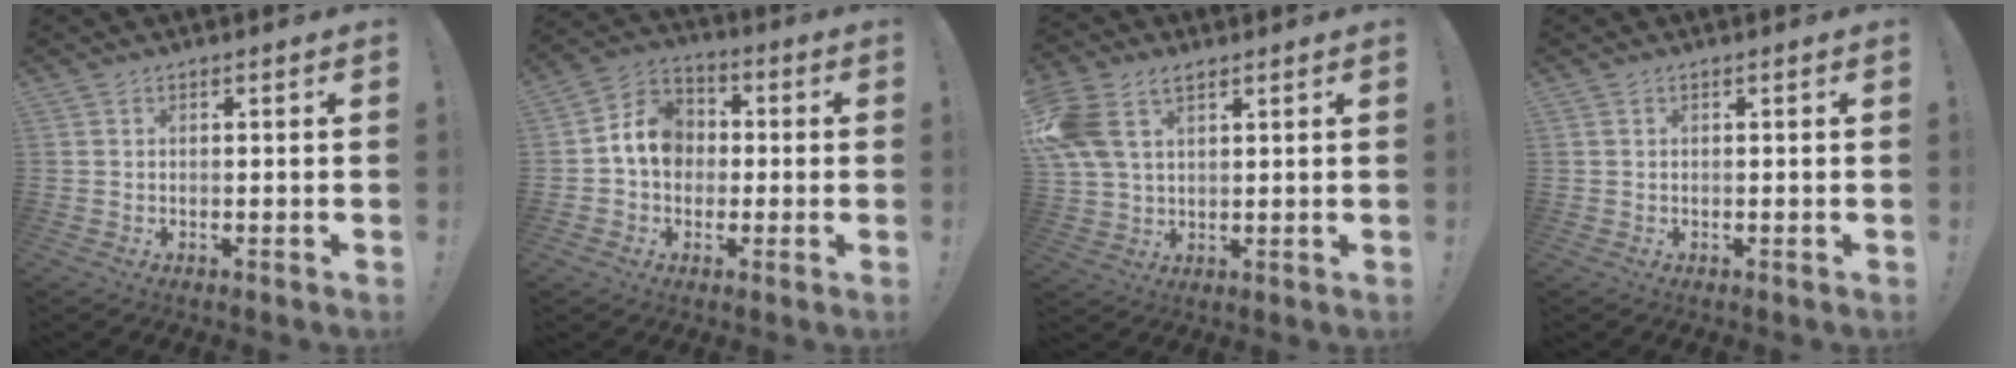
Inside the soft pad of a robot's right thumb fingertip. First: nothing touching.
{"total": 10.8, "force": [0.1, 9.4, 5.2], "torque": [-0.069, 0.015, 0.007]}
{"total": 10.1, "force": [5.1, 6.3, 6.0], "torque": [-0.105, -0.013, 0.103]}
{"total": 0.0}